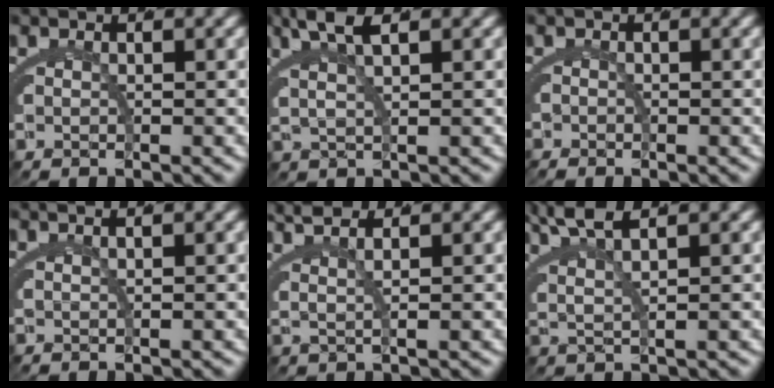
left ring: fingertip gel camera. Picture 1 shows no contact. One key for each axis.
{"total": 4.7, "fx": 2.7, "fy": 1.0, "fz": 3.7, "tx": -0.069, "ty": 0.008, "tz": 0.047}
{"total": 0.9, "fx": -0.7, "fy": -0.3, "fz": -0.5, "tx": 0.016, "ty": -0.005, "tz": -0.013}
{"total": 1.5, "fx": 1.1, "fy": -0.3, "fz": 0.9, "tx": 0.002, "ty": 0.012, "tz": 0.017}
{"total": 4.6, "fx": 3.2, "fy": 1.1, "fz": 3.1, "tx": -0.051, "ty": 0.014, "tz": 0.049}
{"total": 4.6, "fx": 2.9, "fy": 1.3, "fz": 3.3, "tx": -0.064, "ty": 0.007, "tz": 0.050}